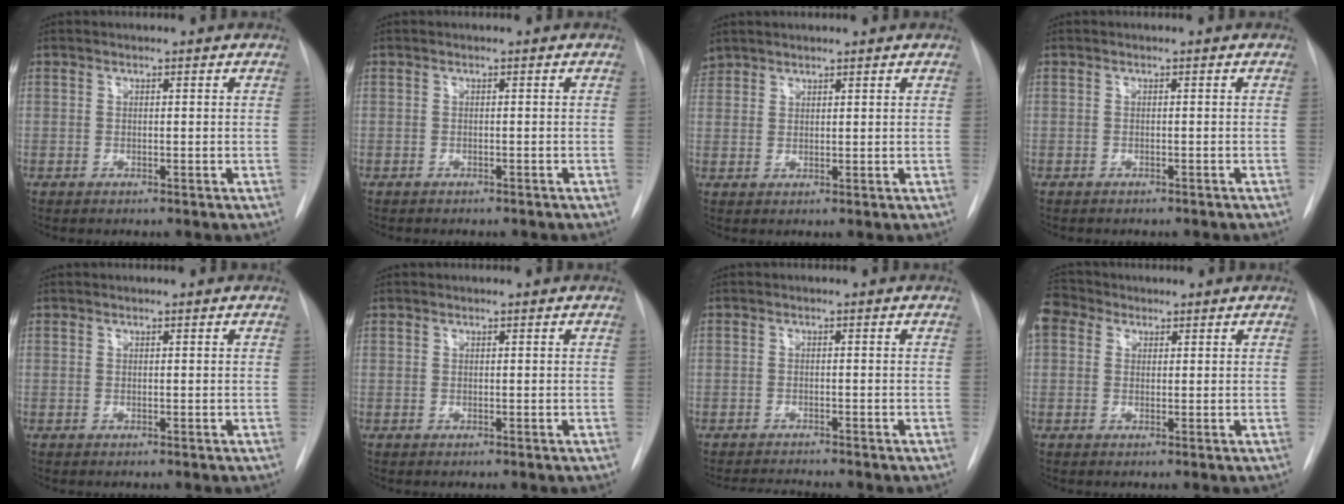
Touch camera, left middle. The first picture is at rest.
{"total": 3.2, "force": [-2.8, 1.0, 1.3], "torque": [-0.024, -0.006, -0.029]}
{"total": 2.9, "force": [2.6, 1.2, -0.1], "torque": [0.003, 0.013, 0.050]}
{"total": 3.2, "force": [-2.7, 1.1, 1.3], "torque": [-0.023, -0.006, -0.028]}
{"total": 0.0}
{"total": 0.0}
{"total": 2.9, "force": [-2.9, -0.5, 0.4], "torque": [-0.008, -0.014, -0.046]}
{"total": 6.4, "force": [3.3, 4.7, 2.6], "torque": [-0.073, 0.036, 0.067]}